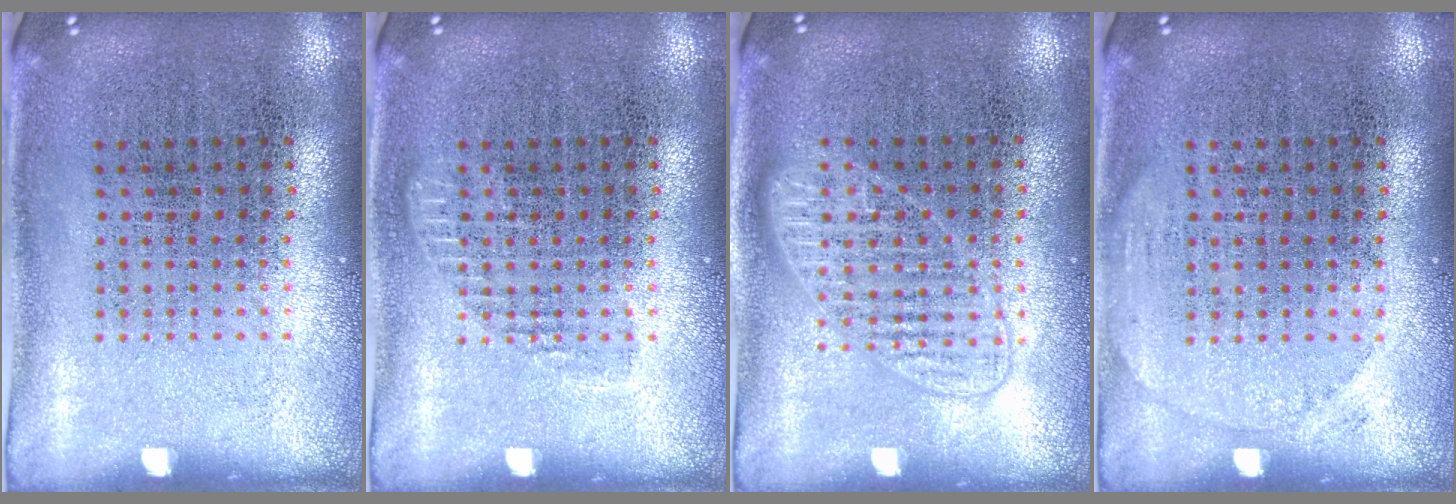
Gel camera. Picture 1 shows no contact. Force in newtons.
{"total": 0.8, "press": 0.8, "slide": 0.2}
{"total": 1.2, "press": 1.2, "slide": 0.2}
{"total": 1.0, "press": 1.0, "slide": 0.1}